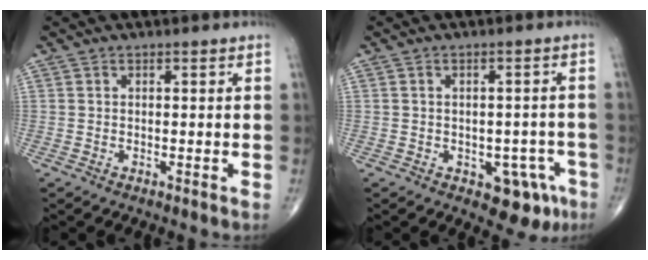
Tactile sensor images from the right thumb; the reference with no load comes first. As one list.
[{"total": 7.4, "force": [-3.5, 4.4, 4.8], "torque": [-0.029, 0.019, -0.036]}]